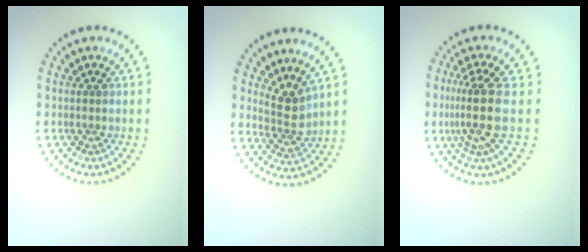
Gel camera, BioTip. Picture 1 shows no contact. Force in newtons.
{"total": 2.9, "press": 2.5, "slide": 1.5}
{"total": 4.1, "press": 3.2, "slide": 2.5}